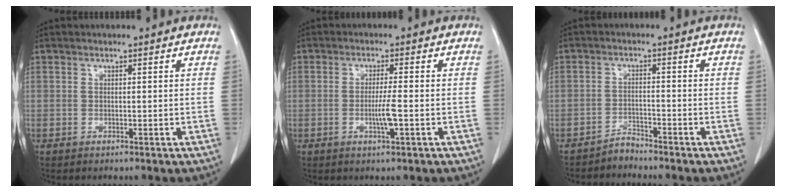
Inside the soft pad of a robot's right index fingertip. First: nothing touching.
{"total": 3.6, "force": [-0.9, -0.1, 3.4], "torque": [-0.067, -0.006, -0.017]}
{"total": 2.1, "force": [-2.1, 0.2, -0.3], "torque": [0.014, -0.006, -0.037]}